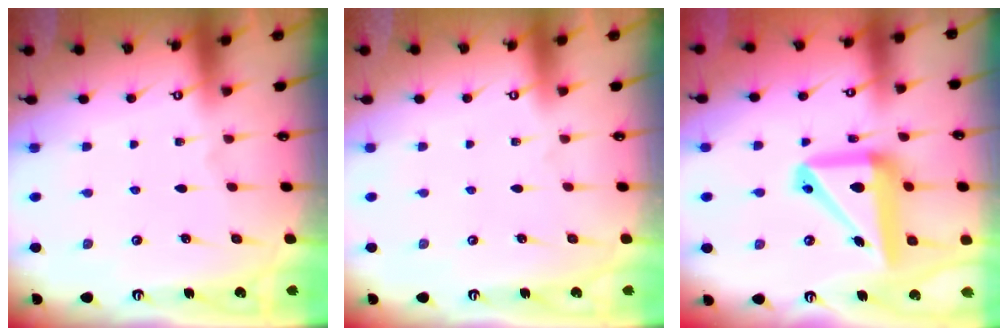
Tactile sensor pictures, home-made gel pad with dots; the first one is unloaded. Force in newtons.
{"total": 0.0}
{"total": 16.6, "press": 16.4, "slide": 2.4}